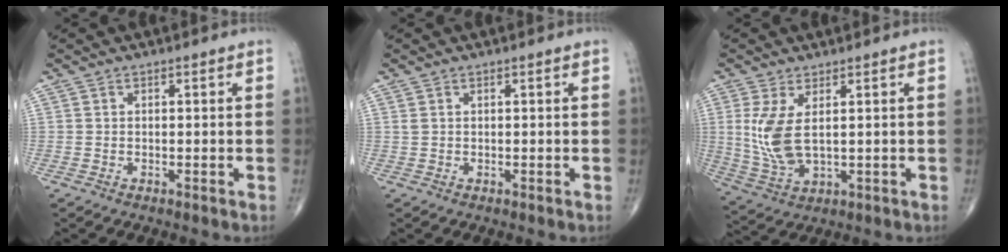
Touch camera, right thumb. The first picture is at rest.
{"total": 0.6, "force": [0.3, 0.2, 0.4], "torque": [-0.011, 0.008, 0.010]}
{"total": 8.5, "force": [1.6, 3.8, 7.4], "torque": [-0.165, -0.016, 0.044]}